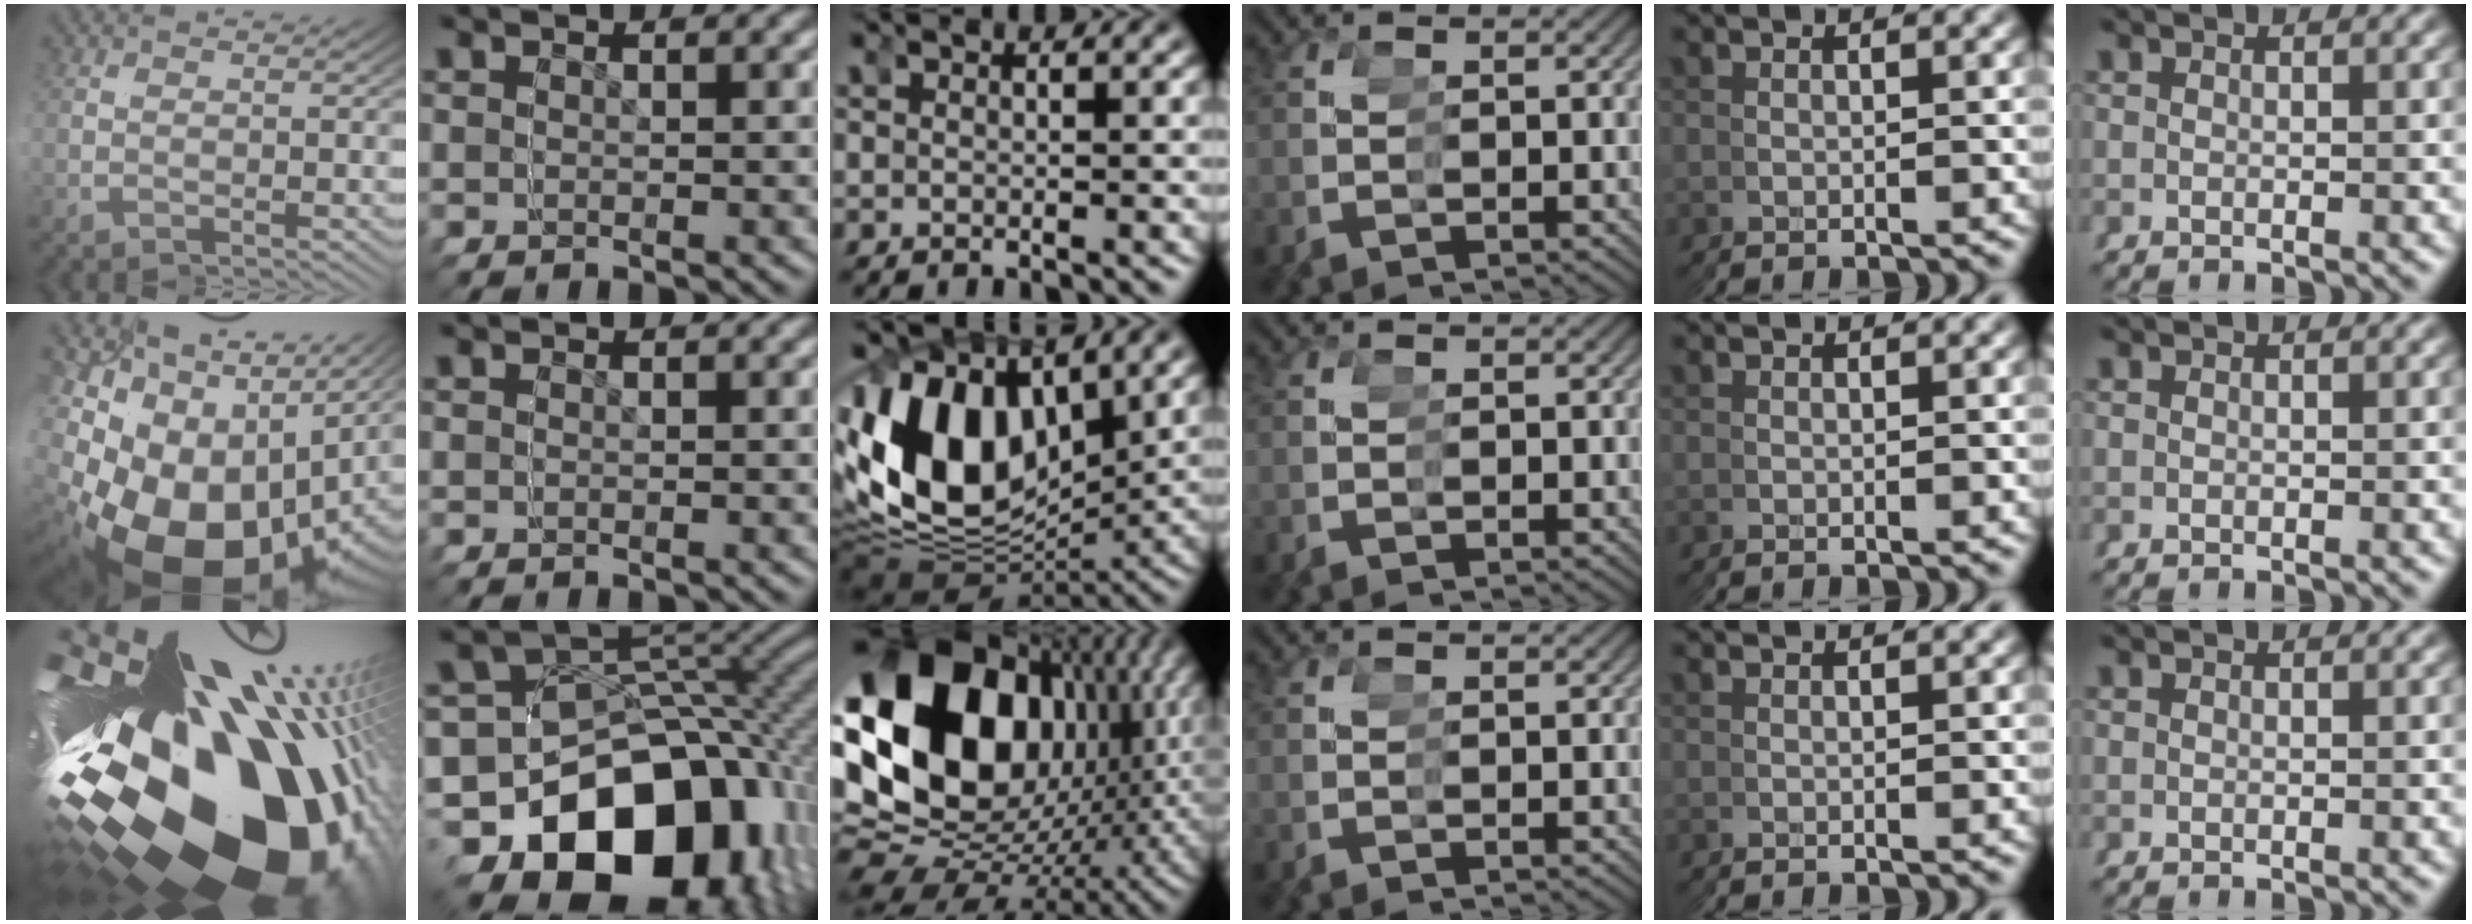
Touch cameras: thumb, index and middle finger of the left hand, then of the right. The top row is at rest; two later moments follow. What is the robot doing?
{"motion": "grasp_and_lifting", "object": "tape"}